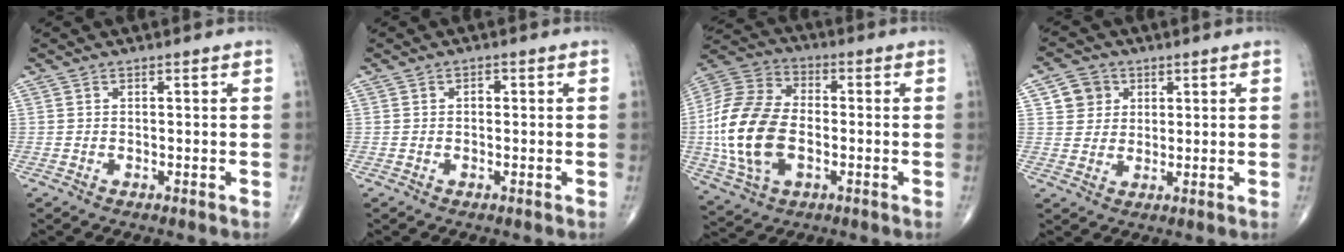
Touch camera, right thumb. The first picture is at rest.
{"total": 1.1, "force": [0.1, 0.8, 0.8], "torque": [-0.008, 0.005, -0.001]}
{"total": 19.1, "force": [-2.4, 11.7, 14.9], "torque": [-0.311, 0.011, -0.043]}
{"total": 5.4, "force": [2.0, 4.9, 1.3], "torque": [0.005, -0.005, 0.032]}